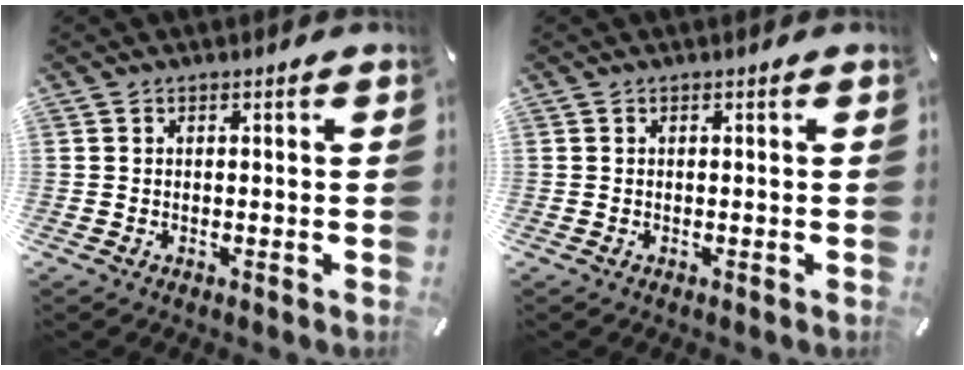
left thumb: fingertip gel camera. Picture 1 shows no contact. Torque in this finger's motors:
{"motor_torque": [-0.01, 0.04, -0.01, -0.11, 0.02]}